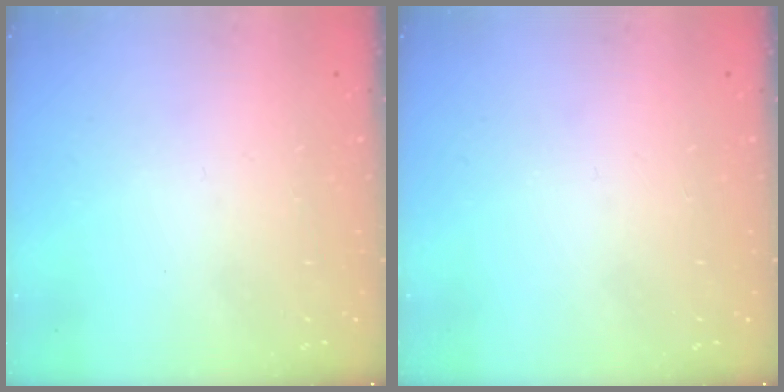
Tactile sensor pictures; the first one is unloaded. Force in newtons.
{"total": 0.0}